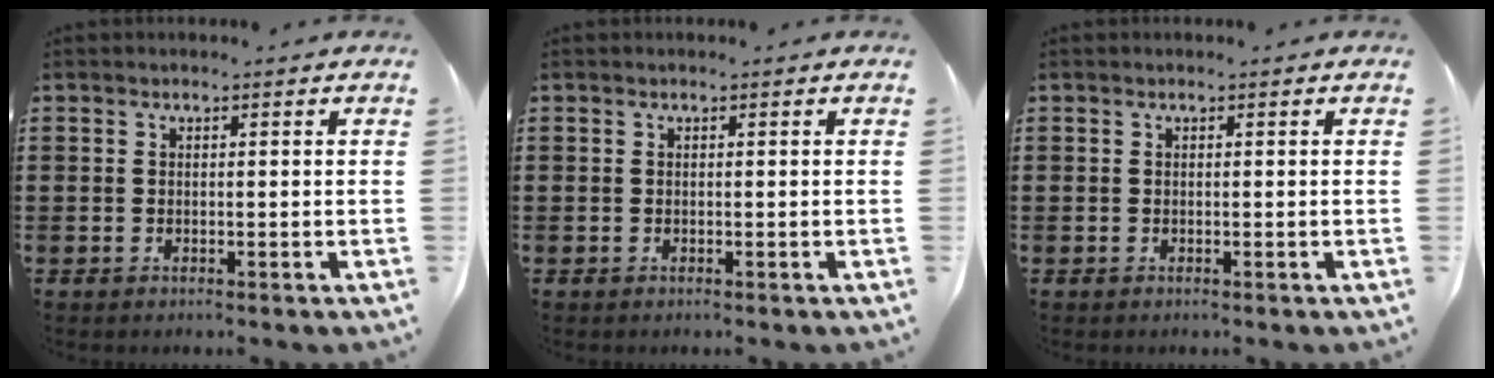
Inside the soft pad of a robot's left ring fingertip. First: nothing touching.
{"total": 0.0}
{"total": 0.0}